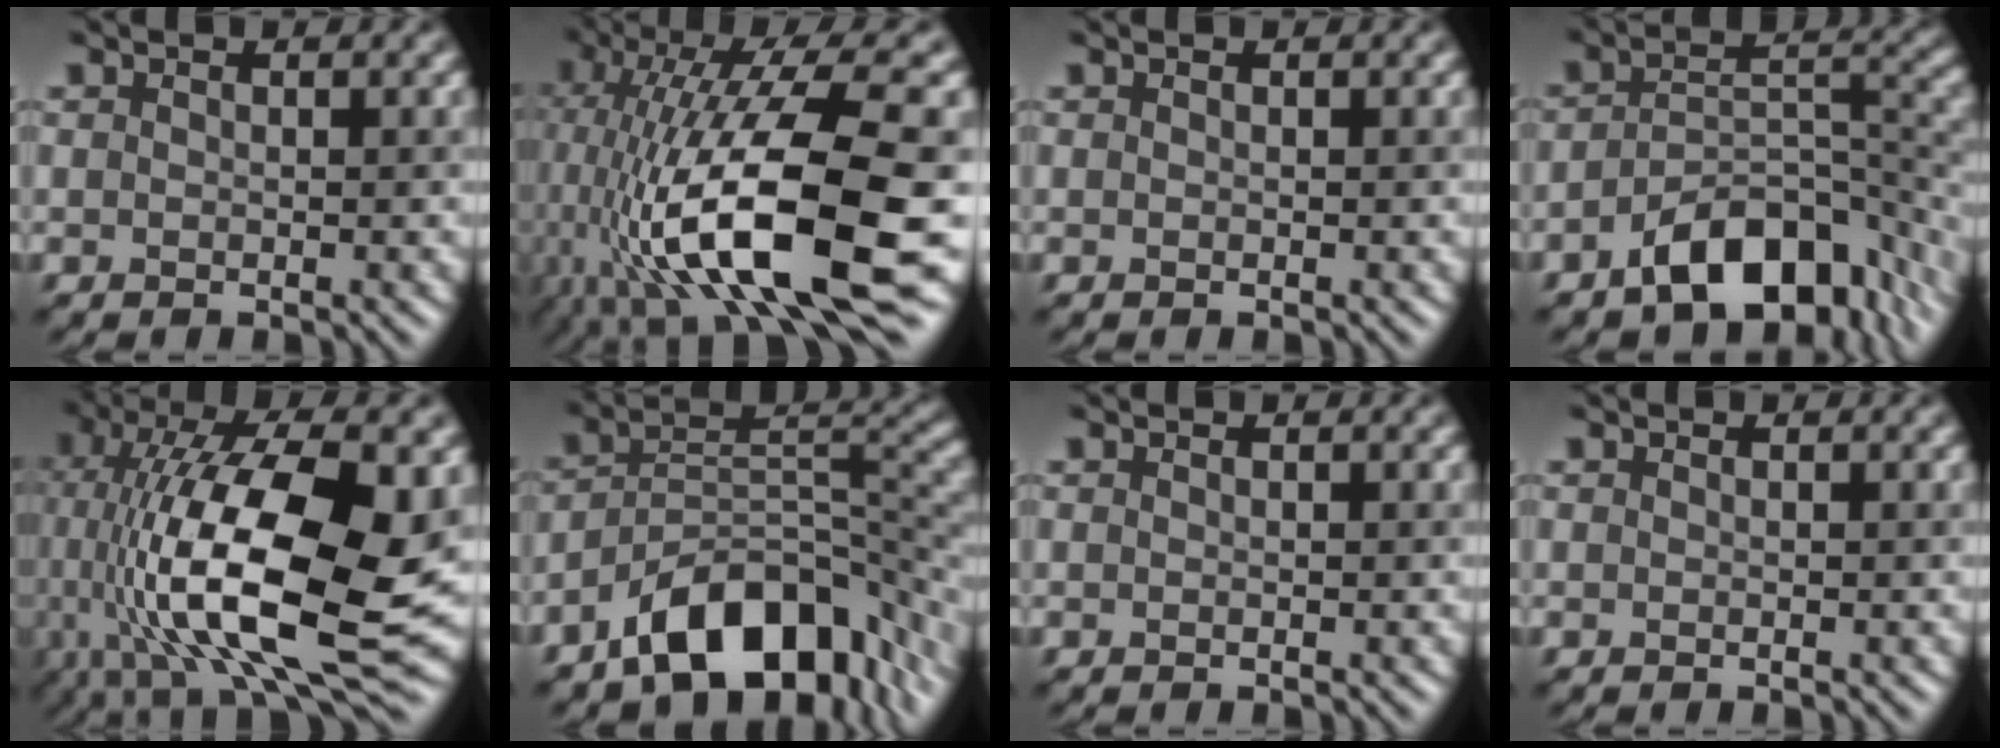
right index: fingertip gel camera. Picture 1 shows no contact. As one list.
[{"total": 15.2, "force": [-3.9, 4.8, 13.9], "torque": [-0.247, 0.007, -0.060]}, {"total": 0.0}, {"total": 9.7, "force": [-5.8, 4.6, 6.3], "torque": [-0.085, 0.008, -0.087]}, {"total": 16.6, "force": [-0.6, 6.7, 15.1], "torque": [-0.266, 0.016, -0.007]}, {"total": 11.2, "force": [-6.9, 5.5, 7.0], "torque": [-0.096, 0.009, -0.120]}, {"total": 0.0}, {"total": 0.0}]